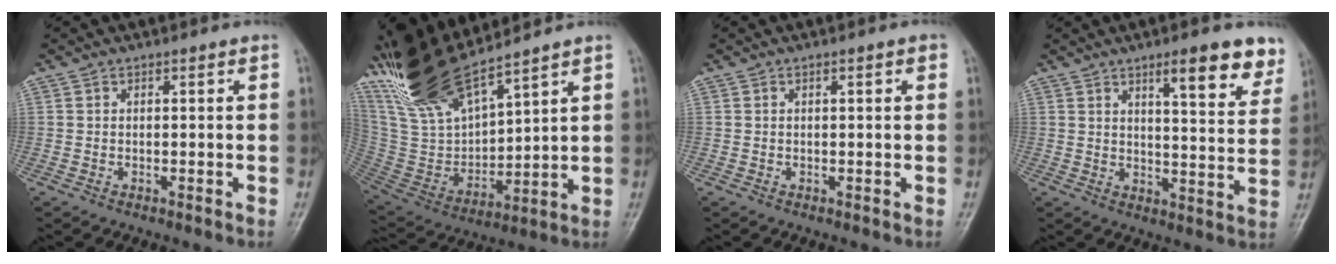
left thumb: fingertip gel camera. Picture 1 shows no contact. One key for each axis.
{"total": 17.6, "fx": 14.8, "fy": 3.7, "fz": 8.6, "tx": -0.155, "ty": -0.070, "tz": 0.310}
{"total": 1.3, "fx": 0.5, "fy": 0.2, "fz": 1.2, "tx": -0.020, "ty": 0.002, "tz": 0.005}
{"total": 11.6, "fx": 7.4, "fy": 2.8, "fz": 8.4, "tx": -0.083, "ty": -0.042, "tz": 0.102}